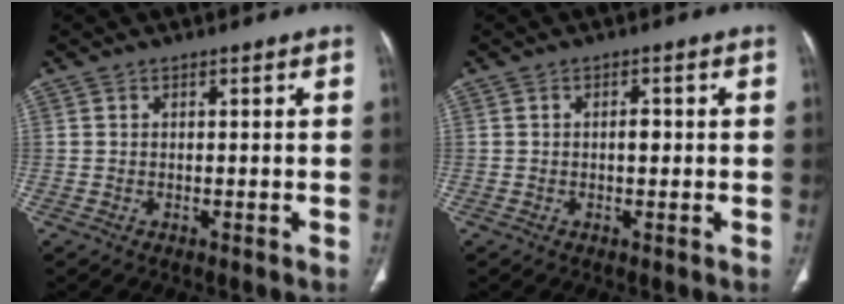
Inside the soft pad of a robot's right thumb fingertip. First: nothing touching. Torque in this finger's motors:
{"motor_torque": [0.40, 0.72, 0.72, -0.14, -0.01]}